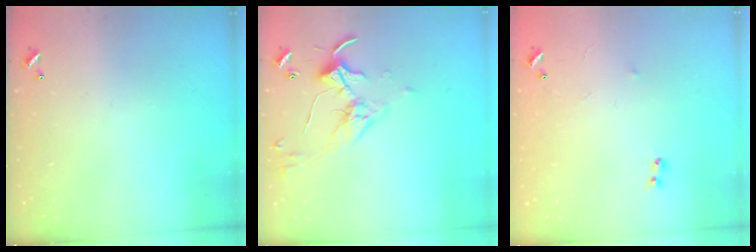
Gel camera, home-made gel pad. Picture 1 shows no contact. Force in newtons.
{"total": 3.4, "press": 3.4, "slide": 0.7}
{"total": 6.4, "press": 6.4, "slide": 1.0}